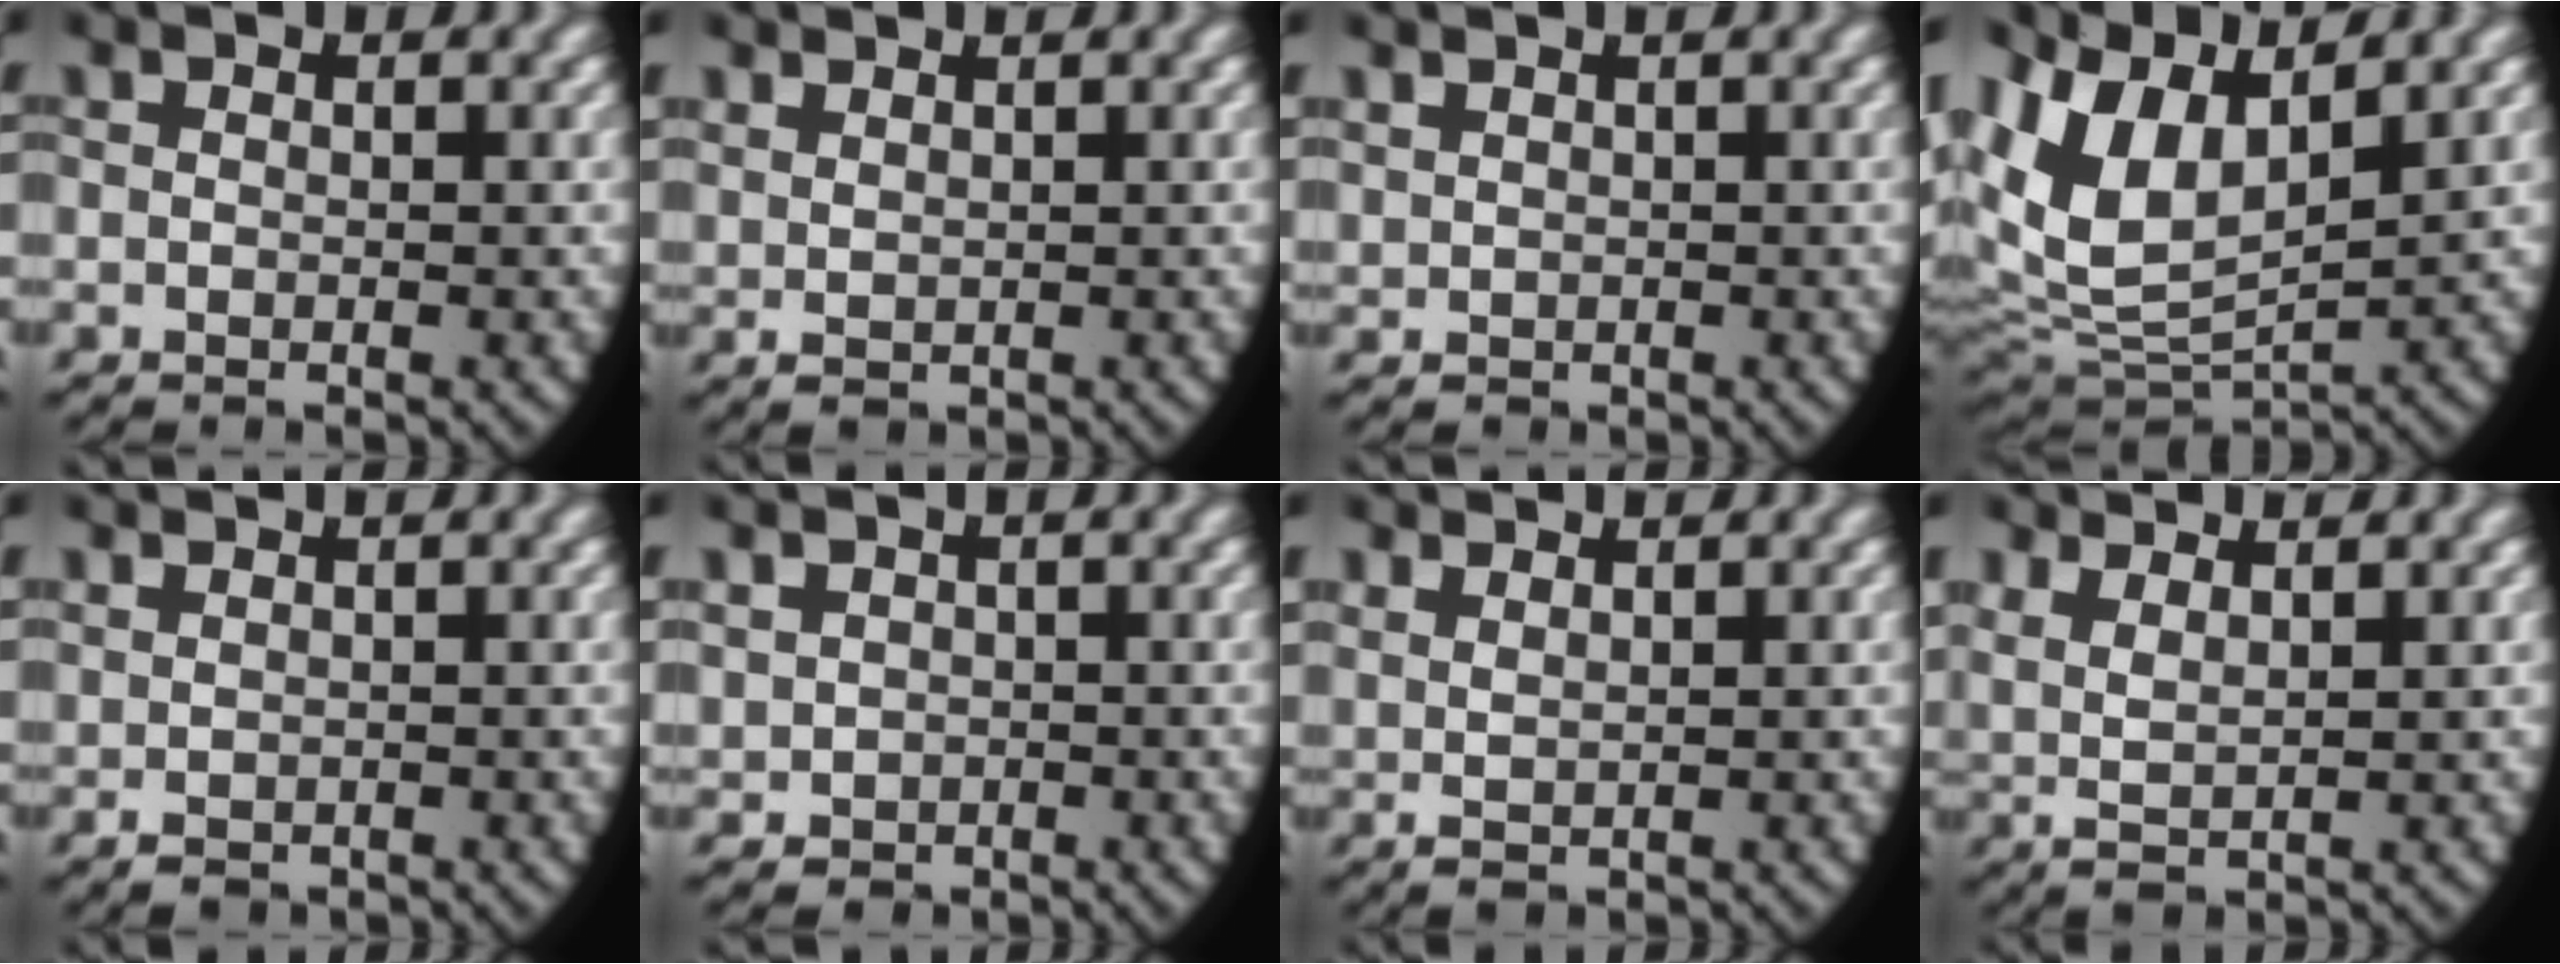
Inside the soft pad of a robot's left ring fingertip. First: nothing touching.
{"total": 1.3, "force": [1.0, 0.6, 0.5], "torque": [-0.016, -0.010, 0.033]}
{"total": 1.3, "force": [0.8, 1.0, 0.3], "torque": [-0.021, -0.010, 0.027]}
{"total": 11.7, "force": [2.4, 8.3, 7.9], "torque": [-0.204, -0.036, 0.055]}
{"total": 0.6, "force": [0.0, 0.6, 0.3], "torque": [-0.014, -0.014, 0.014]}
{"total": 3.6, "force": [0.1, 3.4, 1.2], "torque": [-0.042, -0.022, 0.014]}
{"total": 2.0, "force": [1.6, 0.8, 0.9], "torque": [-0.021, -0.005, 0.040]}
{"total": 4.7, "force": [2.1, 3.1, 2.9], "torque": [-0.080, -0.004, 0.038]}